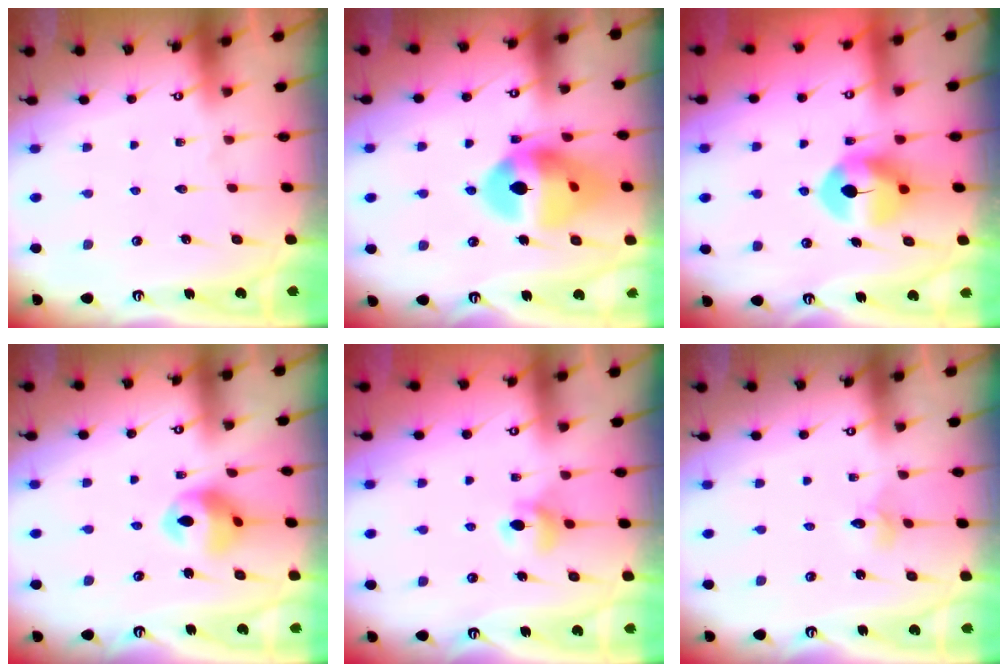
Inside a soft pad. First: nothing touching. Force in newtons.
{"total": 15.6, "press": 14.5, "slide": 5.7}
{"total": 8.1, "press": 8.0, "slide": 1.4}
{"total": 11.8, "press": 11.7, "slide": 1.3}
{"total": 5.9, "press": 5.9, "slide": 0.6}
{"total": 2.4, "press": 2.4, "slide": 0.2}